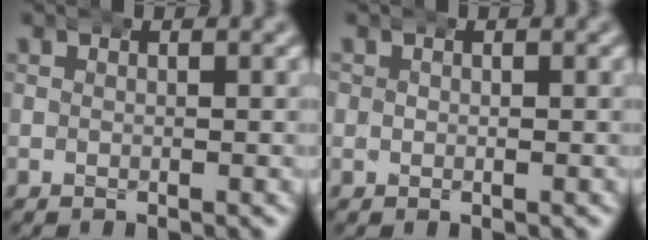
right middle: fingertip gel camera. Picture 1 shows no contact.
{"total": 1.4, "force": [0.3, 1.3, 0.2], "torque": [-0.015, -0.005, 0.006]}